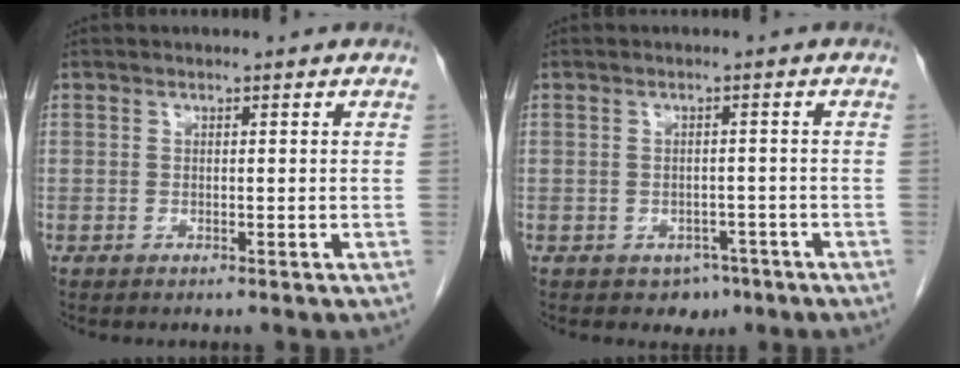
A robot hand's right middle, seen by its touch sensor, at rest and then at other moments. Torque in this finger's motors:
{"motor_torque": [-0.21, -0.18, -0.03, -0.01]}